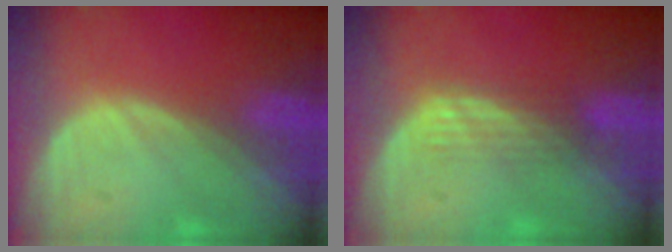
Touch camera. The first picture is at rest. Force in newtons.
{"total": 2.9, "press": 2.5, "slide": 1.5}